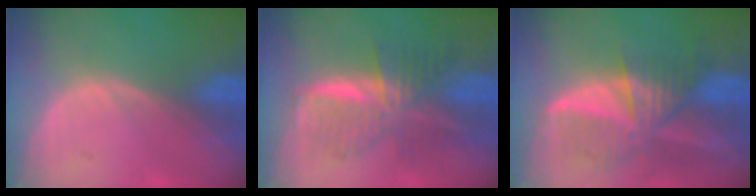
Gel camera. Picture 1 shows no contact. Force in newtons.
{"total": 7.2, "press": 7.2, "slide": 0.2}
{"total": 9.4, "press": 8.3, "slide": 4.6}